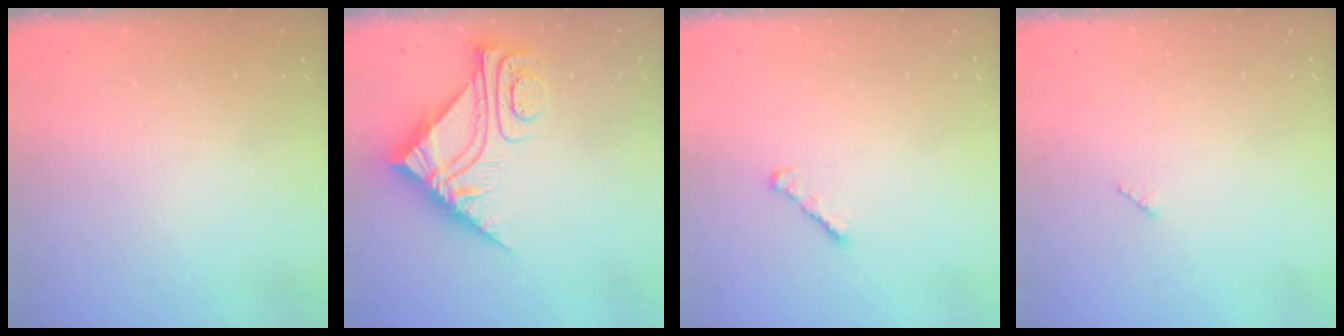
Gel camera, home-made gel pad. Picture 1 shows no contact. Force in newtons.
{"total": 10.0, "press": 9.9, "slide": 0.9}
{"total": 2.5, "press": 2.4, "slide": 0.6}
{"total": 2.5, "press": 2.5, "slide": 0.3}